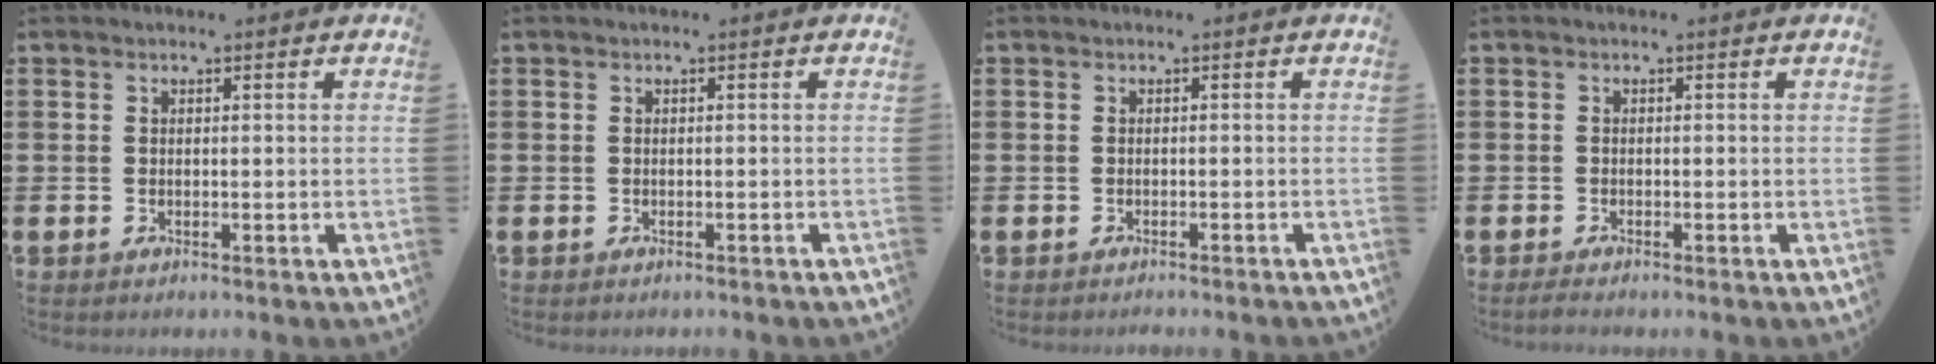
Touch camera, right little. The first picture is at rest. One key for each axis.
{"total": 0.0}
{"total": 0.6, "fx": -0.6, "fy": -0.1, "fz": 0.1, "tx": -0.001, "ty": -0.001, "tz": -0.012}
{"total": 0.8, "fx": -0.6, "fy": 0.0, "fz": 0.5, "tx": -0.008, "ty": -0.001, "tz": -0.013}